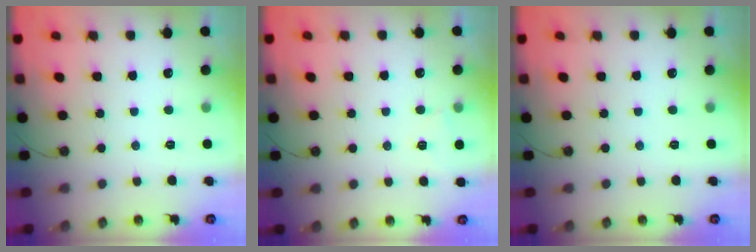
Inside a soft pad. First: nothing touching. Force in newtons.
{"total": 3.7, "press": 3.4, "slide": 1.5}
{"total": 0.0}